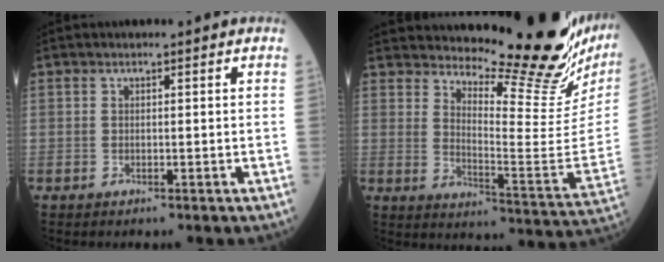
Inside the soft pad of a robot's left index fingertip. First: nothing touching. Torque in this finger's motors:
{"motor_torque": [0.69, -0.72, 0.65, 0.10]}